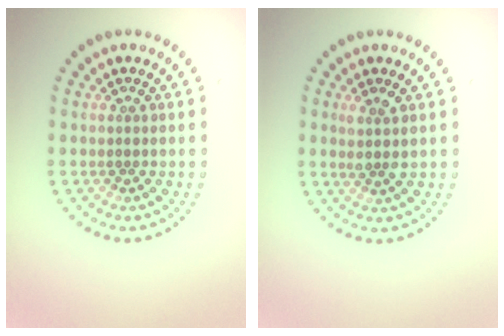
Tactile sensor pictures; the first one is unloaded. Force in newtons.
{"total": 1.7, "press": 1.4, "slide": 0.9}